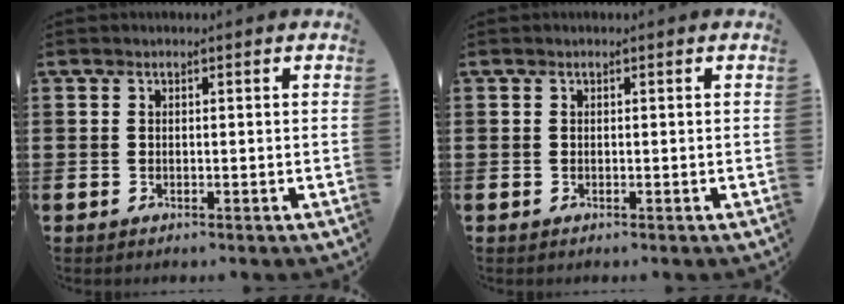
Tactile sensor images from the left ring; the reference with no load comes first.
{"total": 0.0}